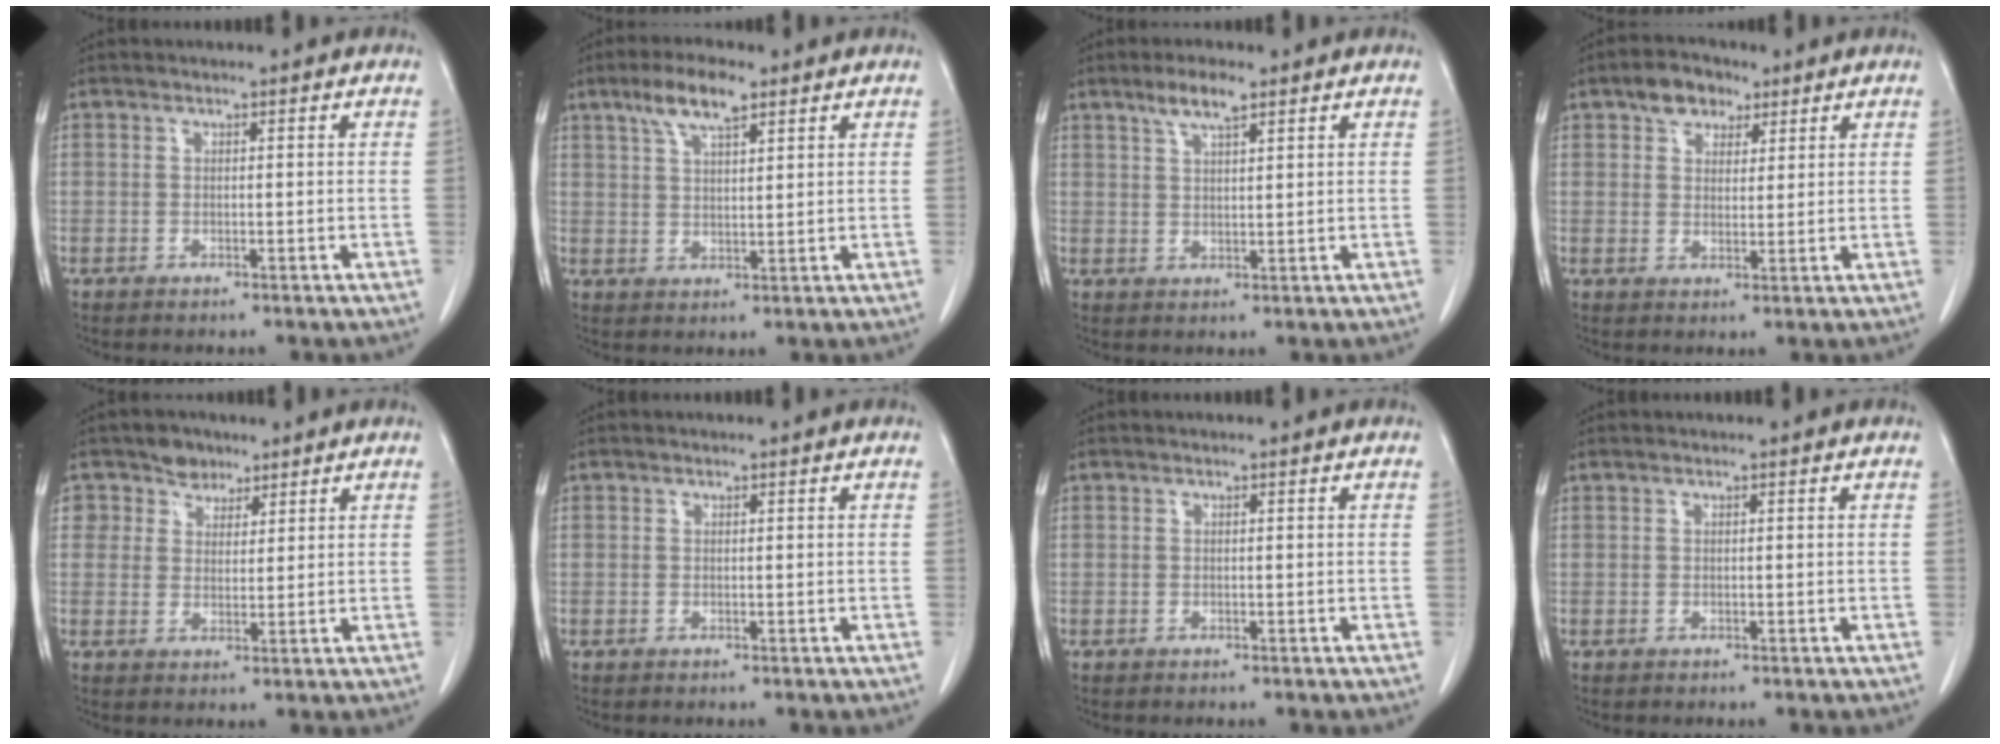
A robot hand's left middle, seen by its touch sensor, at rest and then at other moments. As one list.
[{"total": 6.6, "force": [4.3, 1.7, 4.8], "torque": [-0.098, 0.012, 0.079]}, {"total": 4.3, "force": [2.9, 0.8, 3.0], "torque": [-0.063, 0.005, 0.055]}, {"total": 5.2, "force": [3.2, 3.4, 2.4], "torque": [-0.040, 0.017, 0.055]}, {"total": 4.3, "force": [2.9, 3.2, 0.1], "torque": [0.006, 0.000, 0.048]}, {"total": 0.0}, {"total": 0.0}, {"total": 0.0}]